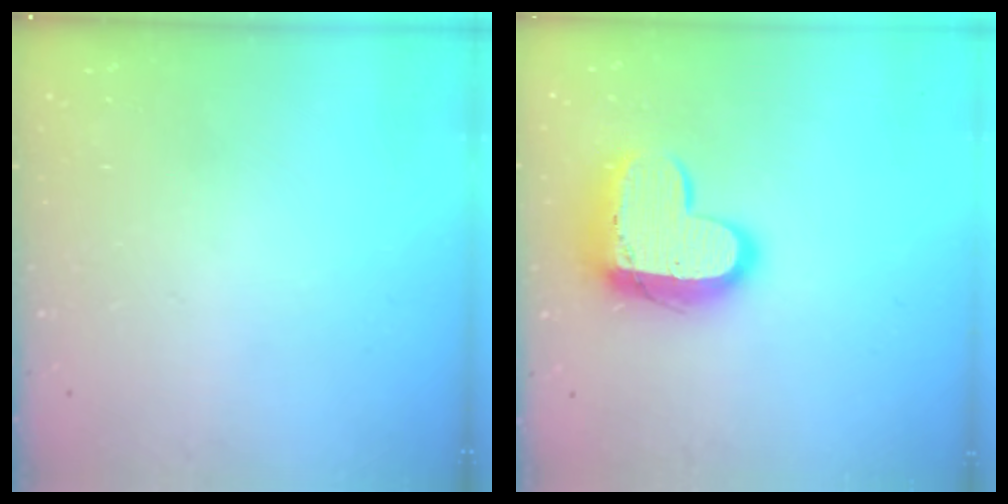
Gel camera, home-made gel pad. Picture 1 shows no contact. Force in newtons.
{"total": 14.4, "press": 14.4, "slide": 1.1}